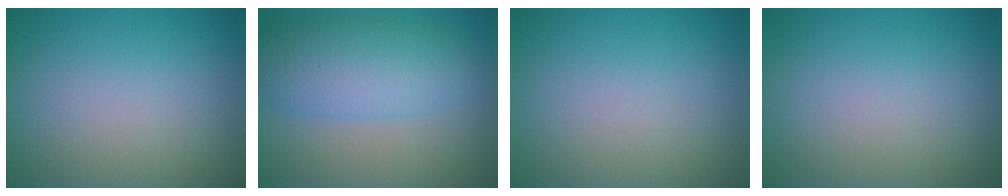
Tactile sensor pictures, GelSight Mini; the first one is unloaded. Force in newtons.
{"total": 6.4, "press": 6.4, "slide": 0.1}
{"total": 0.0}
{"total": 0.0}